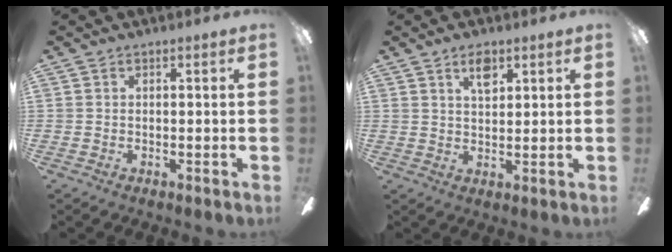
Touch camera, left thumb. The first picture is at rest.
{"total": 4.7, "force": [2.9, 2.1, 3.1], "torque": [-0.044, -0.004, 0.046]}